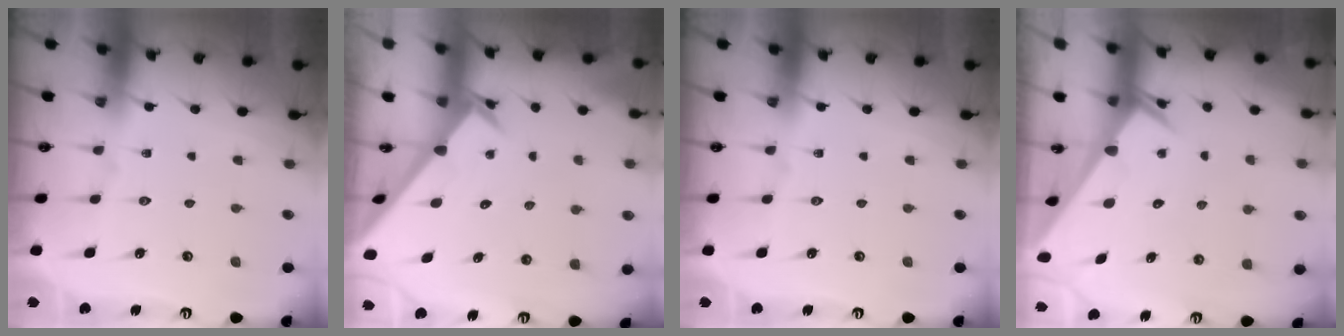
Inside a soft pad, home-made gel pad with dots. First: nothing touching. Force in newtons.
{"total": 2.6, "press": 2.6, "slide": 0.2}
{"total": 0.0}
{"total": 2.6, "press": 2.6, "slide": 0.1}